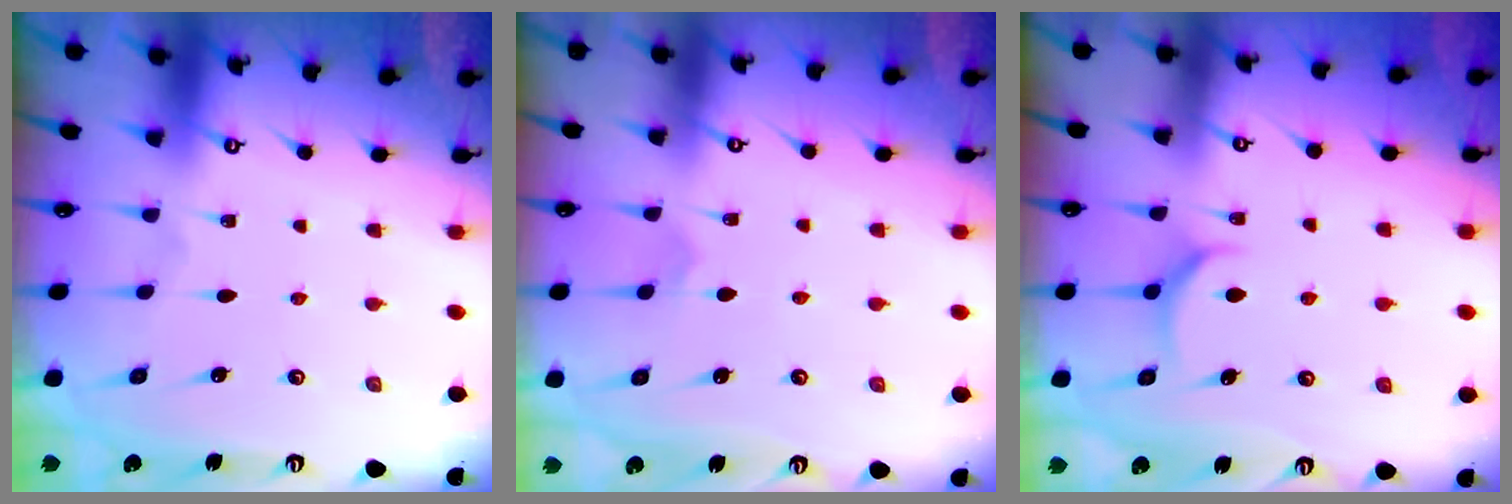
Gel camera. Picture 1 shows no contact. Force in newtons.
{"total": 3.8, "press": 3.8, "slide": 0.3}
{"total": 5.6, "press": 5.6, "slide": 0.6}